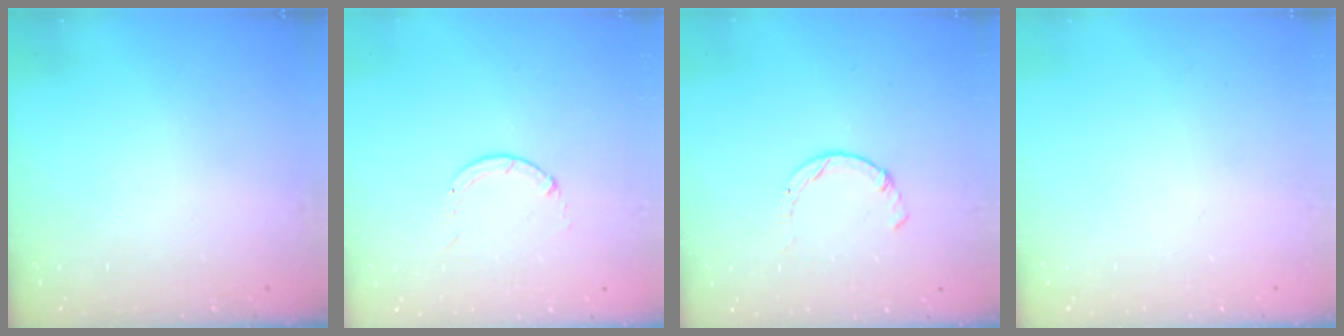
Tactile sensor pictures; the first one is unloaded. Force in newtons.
{"total": 0.0}
{"total": 1.7, "press": 1.7, "slide": 0.3}
{"total": 0.0}